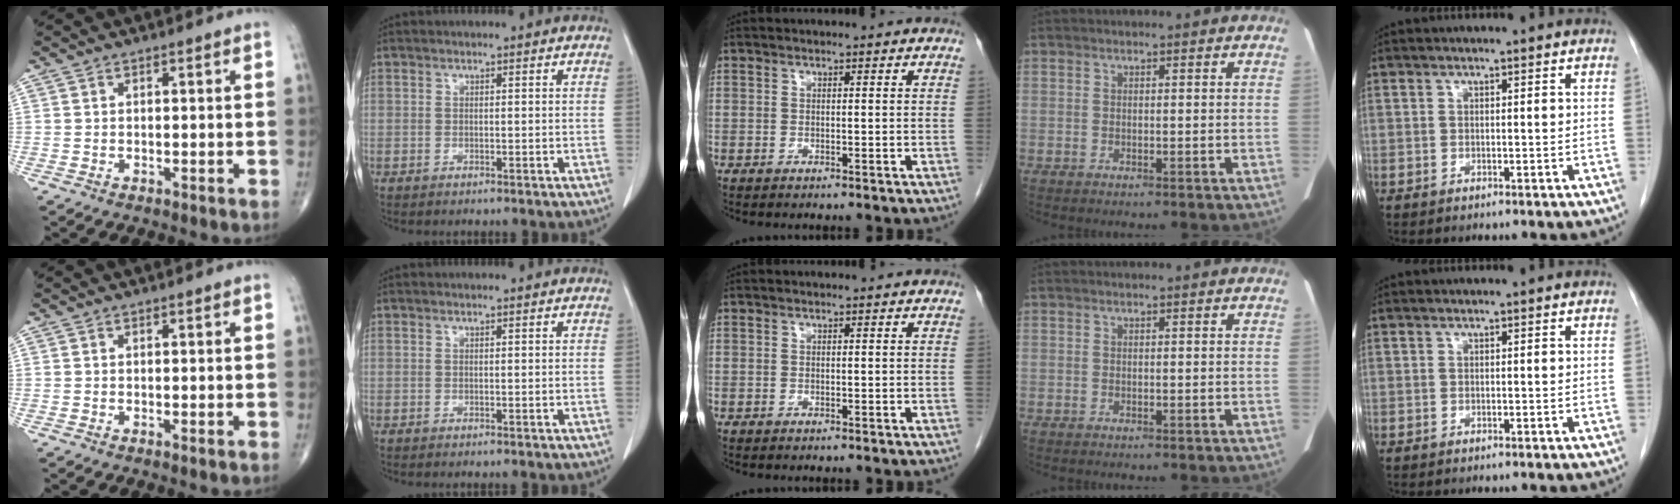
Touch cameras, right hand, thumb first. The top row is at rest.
{}